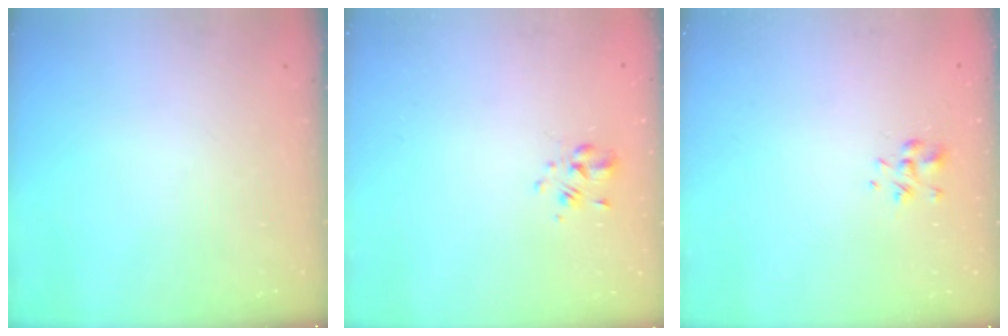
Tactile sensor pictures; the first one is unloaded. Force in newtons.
{"total": 2.0, "press": 1.9, "slide": 0.7}
{"total": 1.3, "press": 1.2, "slide": 0.6}